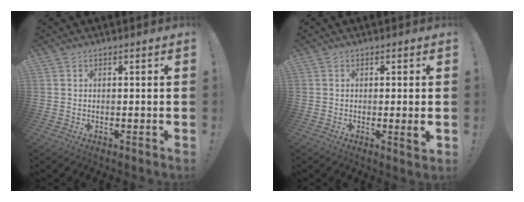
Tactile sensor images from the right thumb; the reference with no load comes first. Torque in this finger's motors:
{"motor_torque": [-0.13, 0.12, -0.06, 0.08, 0.01]}